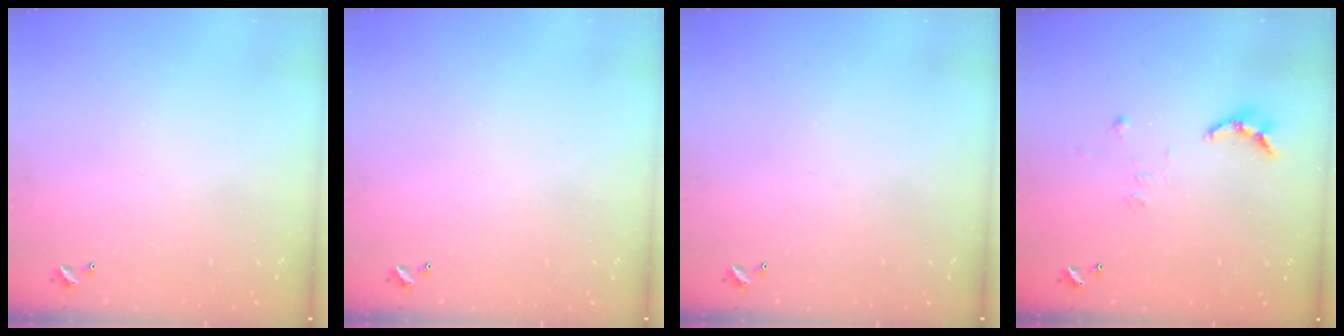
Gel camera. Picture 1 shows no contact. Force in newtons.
{"total": 0.0}
{"total": 0.0}
{"total": 7.7, "press": 7.6, "slide": 0.6}